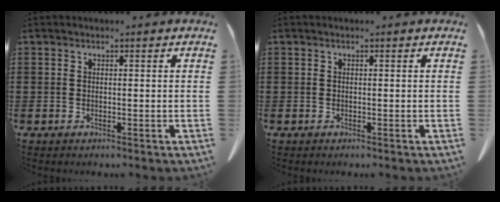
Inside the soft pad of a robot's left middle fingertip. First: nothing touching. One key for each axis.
{"total": 0.0}